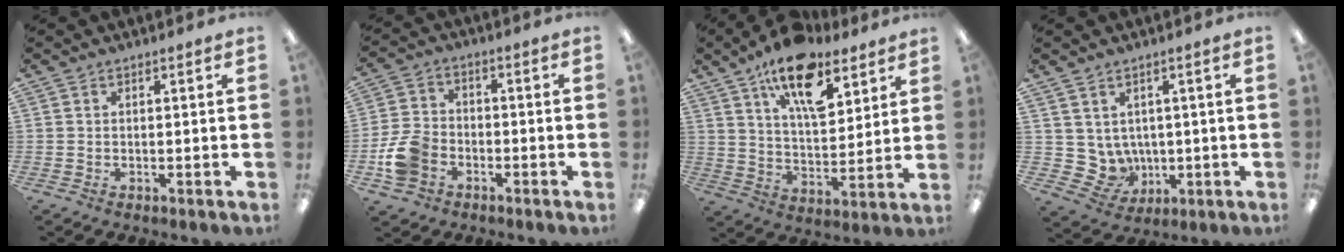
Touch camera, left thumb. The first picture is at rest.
{"total": 8.9, "force": [-3.5, 6.6, 4.8], "torque": [-0.107, 0.023, -0.065]}
{"total": 17.1, "force": [11.1, 7.7, 10.5], "torque": [-0.161, -0.053, 0.189]}
{"total": 5.7, "force": [2.7, 5.0, 0.5], "torque": [-0.034, -0.025, 0.061]}